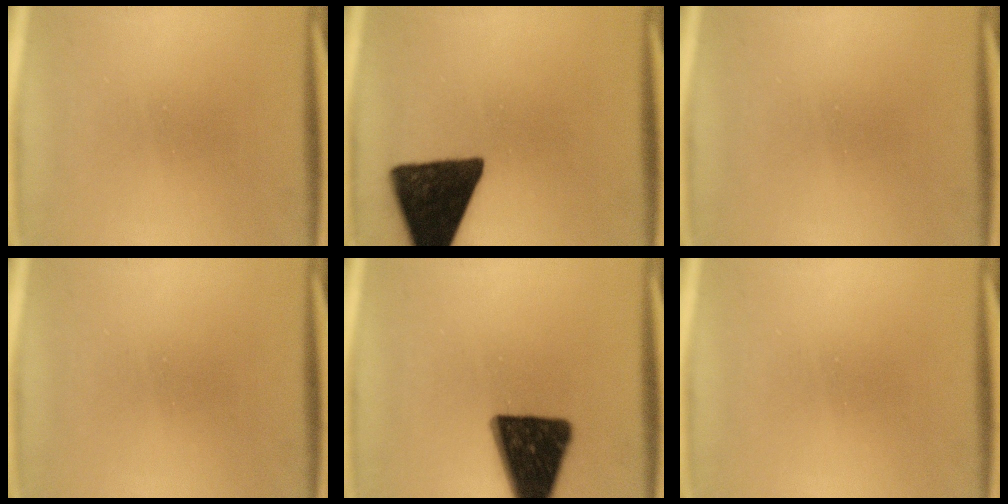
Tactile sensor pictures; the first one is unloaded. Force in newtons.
{"total": 15.9}
{"total": 0.0}
{"total": 0.0}
{"total": 16.7}
{"total": 0.0}